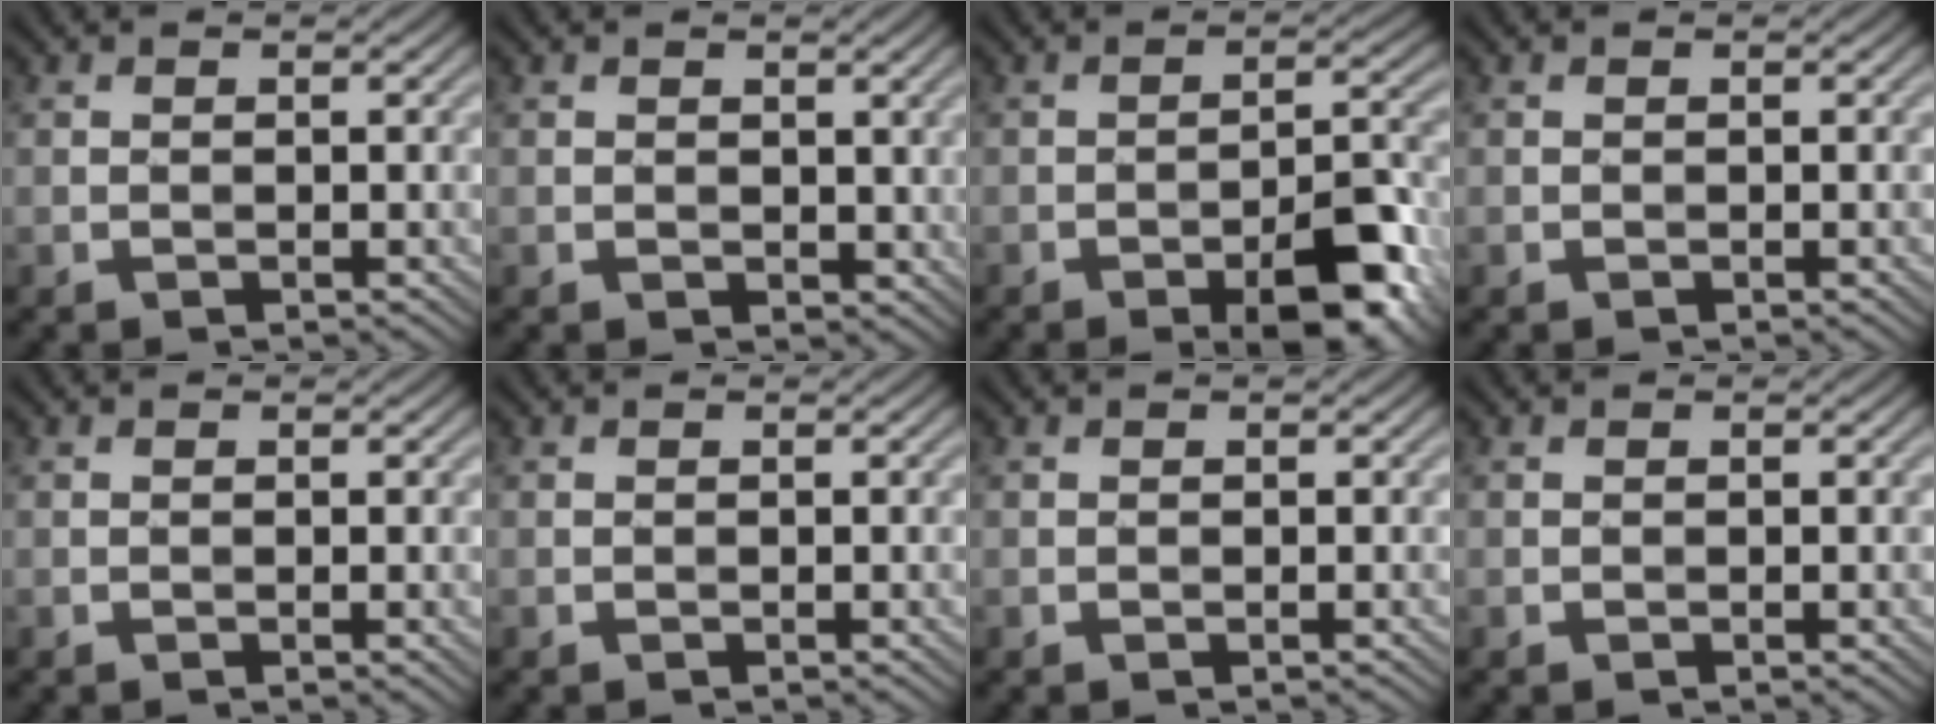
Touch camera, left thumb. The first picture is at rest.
{"total": 2.0, "force": [0.7, 1.5, 1.2], "torque": [-0.027, 0.000, 0.013]}
{"total": 7.6, "force": [-4.3, 2.4, 5.8], "torque": [-0.075, 0.012, -0.065]}
{"total": 0.0}
{"total": 0.0}
{"total": 0.0}
{"total": 0.0}
{"total": 0.0}